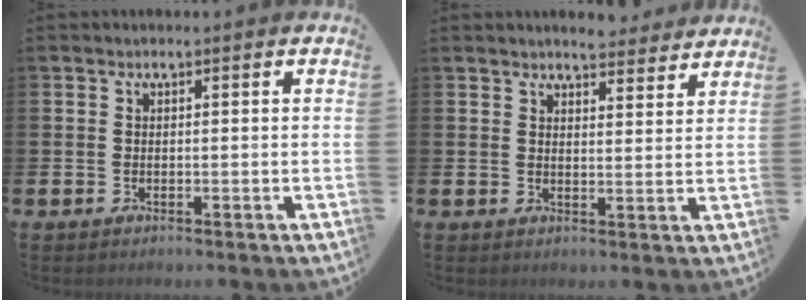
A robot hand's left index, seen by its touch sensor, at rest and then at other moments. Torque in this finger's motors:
{"motor_torque": [-0.18, -0.74, 0.46, 0.10]}